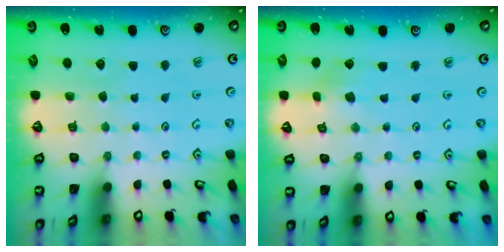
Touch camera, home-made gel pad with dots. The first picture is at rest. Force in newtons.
{"total": 2.4, "press": 2.4, "slide": 0.2}